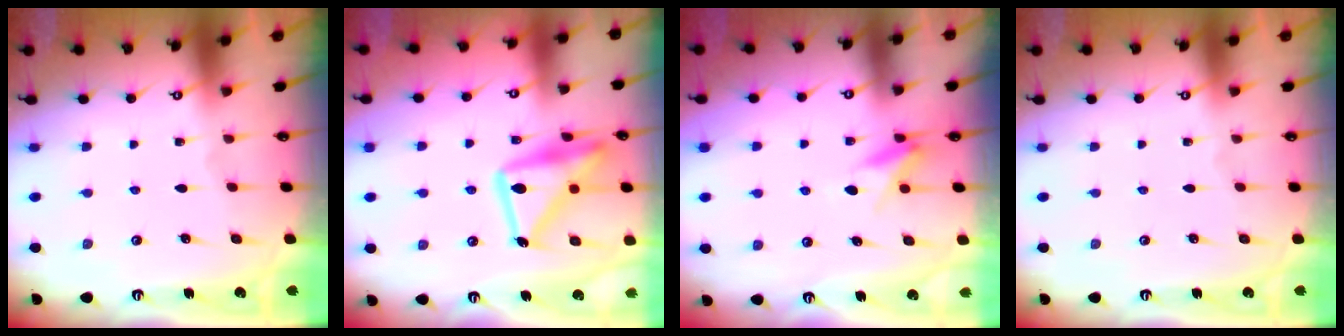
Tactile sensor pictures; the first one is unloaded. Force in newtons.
{"total": 20.2, "press": 20.2, "slide": 1.5}
{"total": 6.9, "press": 6.7, "slide": 1.4}
{"total": 0.0}